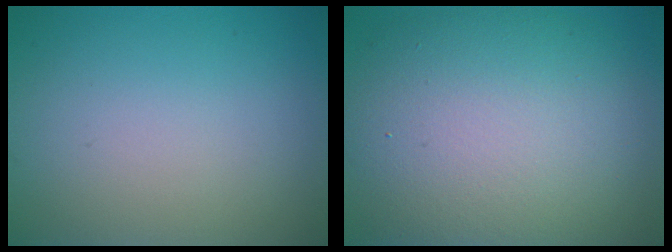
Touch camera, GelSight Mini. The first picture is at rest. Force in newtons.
{"total": 12.5, "press": 12.4, "slide": 1.2}